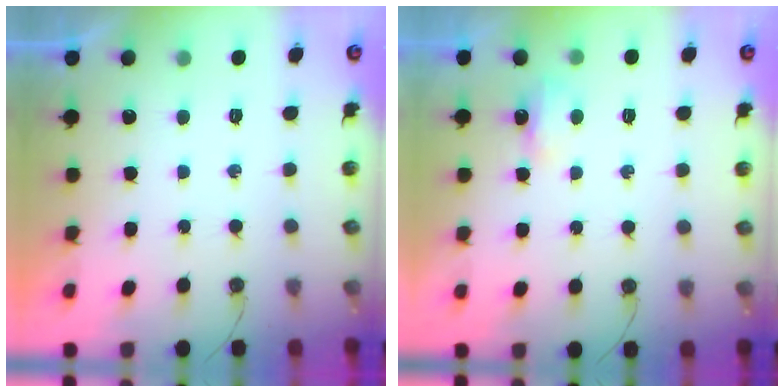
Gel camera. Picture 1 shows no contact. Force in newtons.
{"total": 3.8, "press": 3.8, "slide": 0.5}